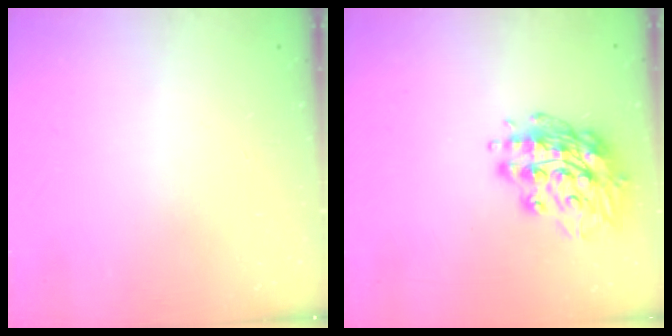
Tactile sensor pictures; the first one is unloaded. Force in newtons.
{"total": 15.3, "press": 15.3, "slide": 0.8}